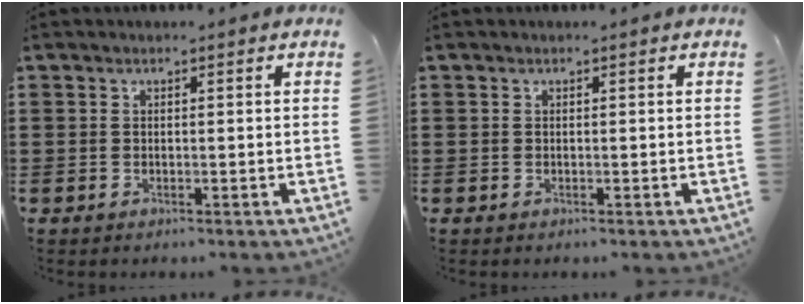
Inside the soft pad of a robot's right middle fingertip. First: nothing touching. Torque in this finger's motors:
{"motor_torque": [-0.01, -0.16, 0.05, 0.01]}